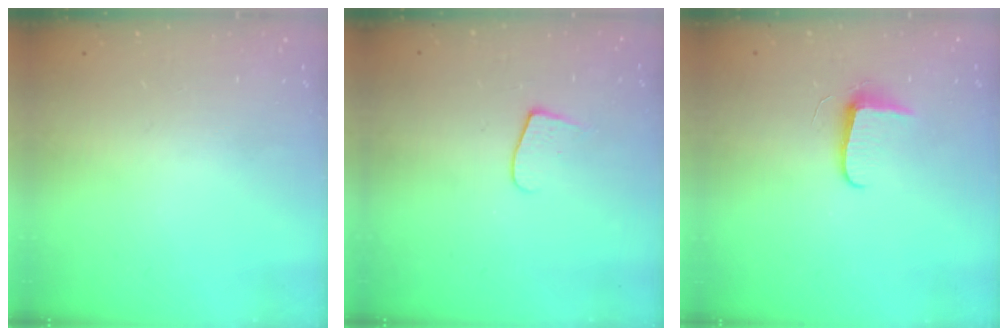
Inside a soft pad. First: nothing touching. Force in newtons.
{"total": 5.8, "press": 5.8, "slide": 0.7}
{"total": 6.2, "press": 6.2, "slide": 0.8}